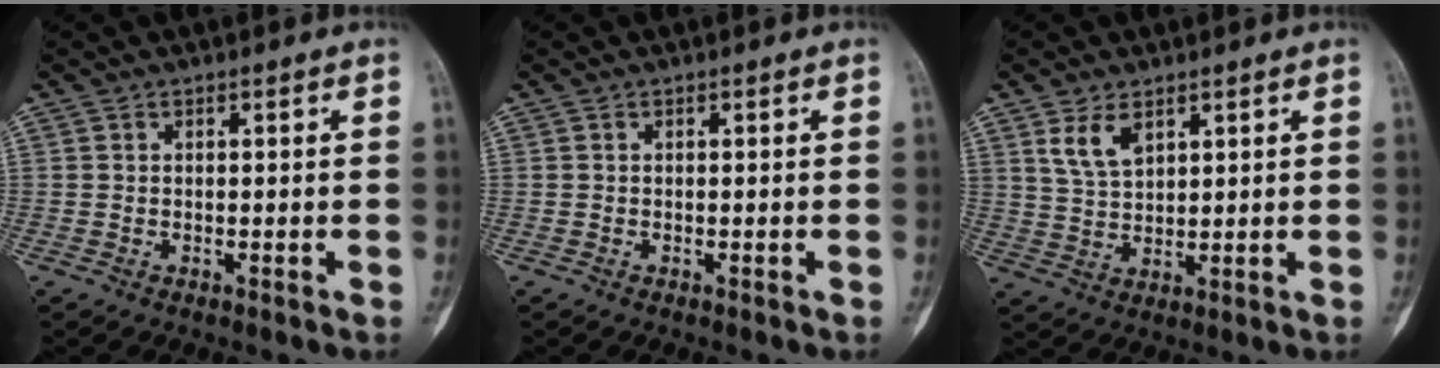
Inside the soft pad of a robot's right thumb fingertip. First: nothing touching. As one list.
[{"total": 0.0}, {"total": 5.7, "force": [3.1, 3.1, 3.6], "torque": [-0.060, -0.016, 0.068]}]